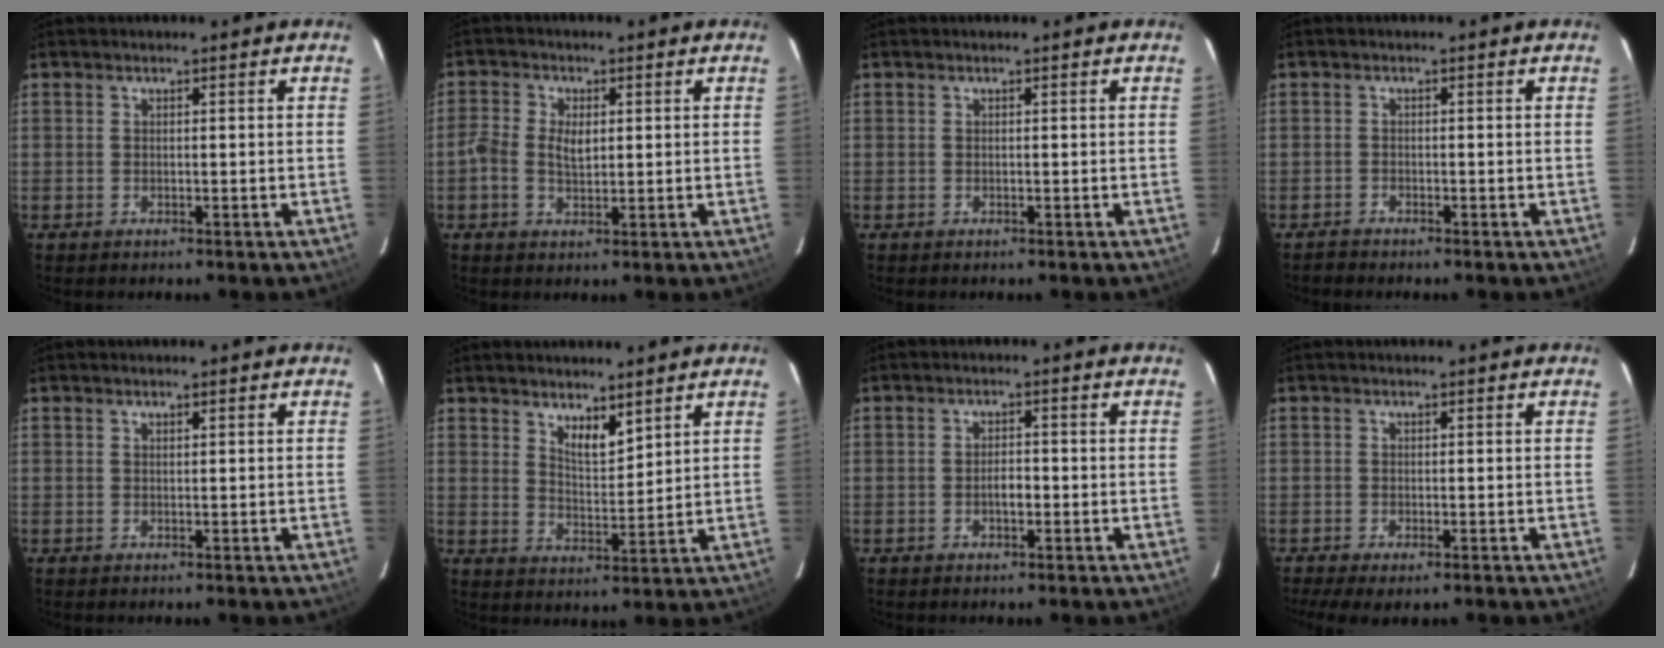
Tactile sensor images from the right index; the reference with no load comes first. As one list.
[{"total": 4.3, "force": [0.0, 2.6, 3.4], "torque": [-0.072, 0.005, -0.005]}, {"total": 0.0}, {"total": 1.3, "force": [-1.3, 0.2, -0.1], "torque": [-0.003, 0.000, -0.023]}, {"total": 0.0}, {"total": 5.2, "force": [4.0, 1.7, 2.9], "torque": [-0.044, -0.002, 0.070]}, {"total": 2.2, "force": [-0.8, 1.1, 1.7], "torque": [-0.032, 0.002, -0.013]}, {"total": 4.8, "force": [-3.1, 1.5, 3.3], "torque": [-0.075, -0.021, -0.051]}]